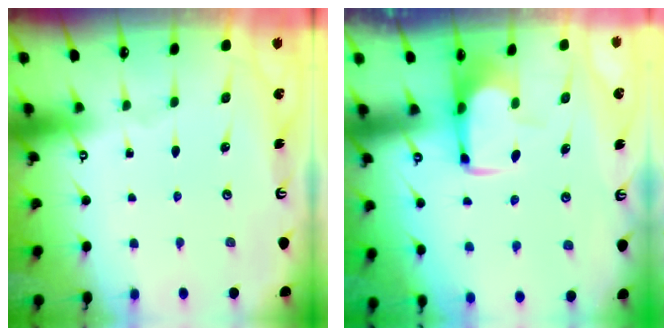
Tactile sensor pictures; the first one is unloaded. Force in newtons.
{"total": 1.8, "press": 1.7, "slide": 0.5}